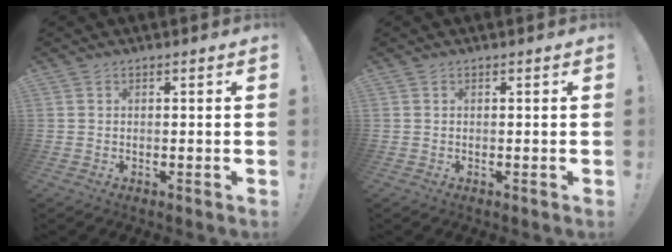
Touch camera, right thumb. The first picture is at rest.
{"total": 0.0}